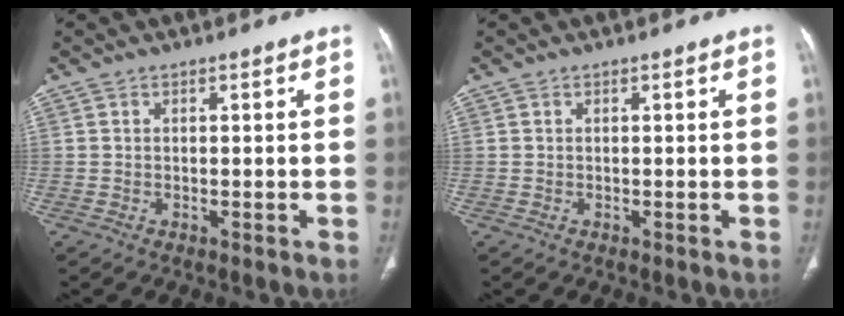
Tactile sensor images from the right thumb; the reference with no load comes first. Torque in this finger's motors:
{"motor_torque": [-0.01, 0.01, -0.04, -0.04, 0.03]}